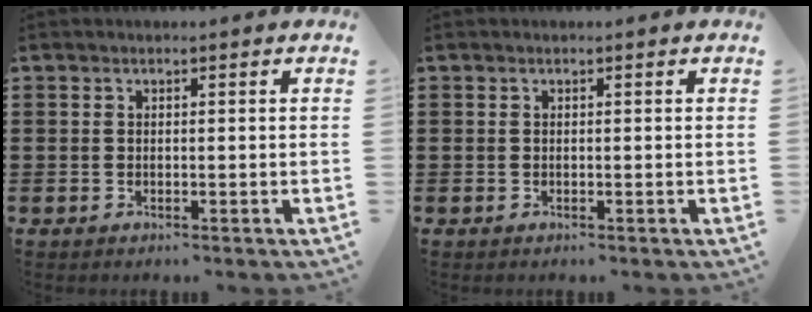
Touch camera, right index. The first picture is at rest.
{"total": 0.0}